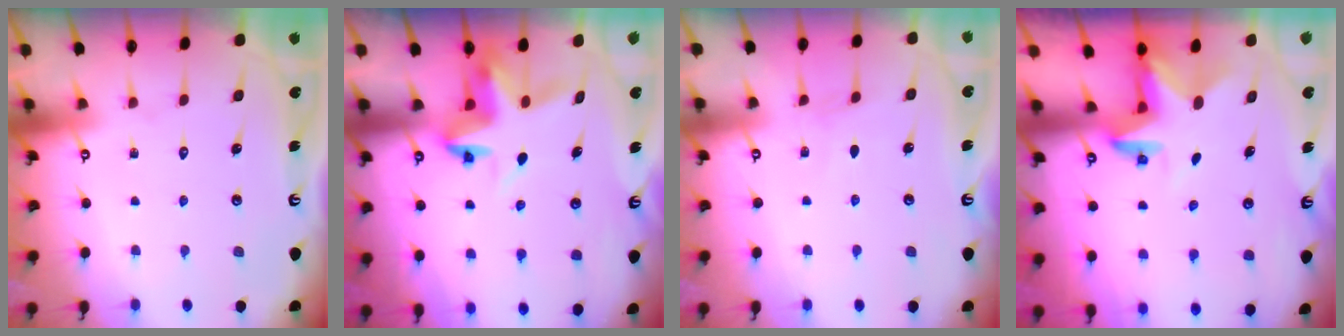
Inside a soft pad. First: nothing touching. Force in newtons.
{"total": 5.3, "press": 5.3, "slide": 0.5}
{"total": 2.6, "press": 2.6, "slide": 0.3}
{"total": 2.8, "press": 2.8, "slide": 0.2}